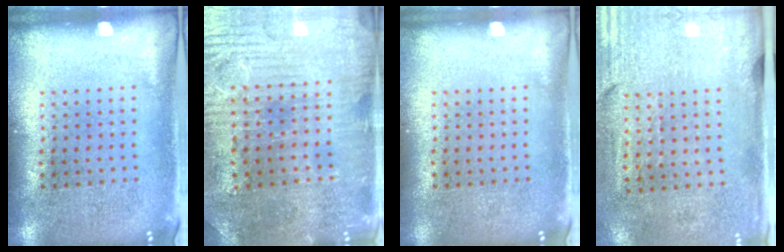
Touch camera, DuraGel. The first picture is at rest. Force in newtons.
{"total": 1.7, "press": 1.7, "slide": 0.5}
{"total": 0.0}
{"total": 3.0, "press": 2.5, "slide": 1.6}